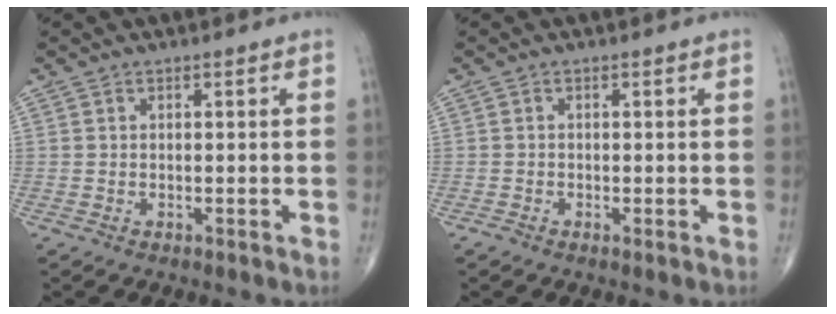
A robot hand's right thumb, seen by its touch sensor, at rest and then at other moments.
{"total": 0.8, "force": [-0.4, 0.3, 0.6], "torque": [-0.016, -0.004, -0.012]}